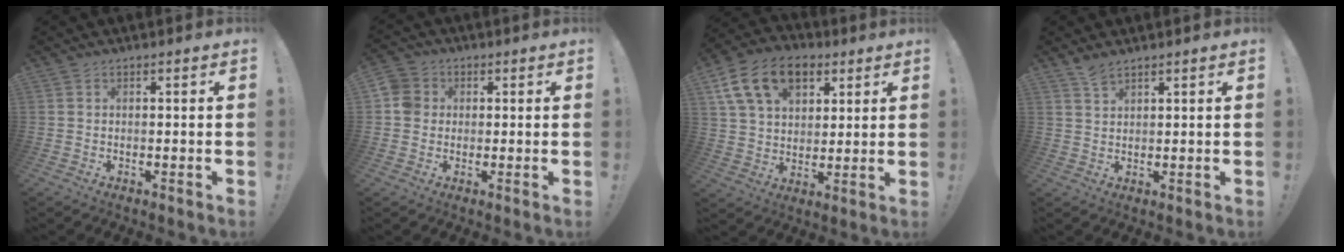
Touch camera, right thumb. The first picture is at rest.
{"total": 5.2, "force": [0.3, 4.8, 1.9], "torque": [-0.028, 0.017, 0.009]}
{"total": 17.7, "force": [8.1, 11.8, 10.5], "torque": [-0.172, -0.024, 0.153]}
{"total": 3.3, "force": [2.8, 0.9, 1.6], "torque": [-0.029, -0.017, 0.050]}